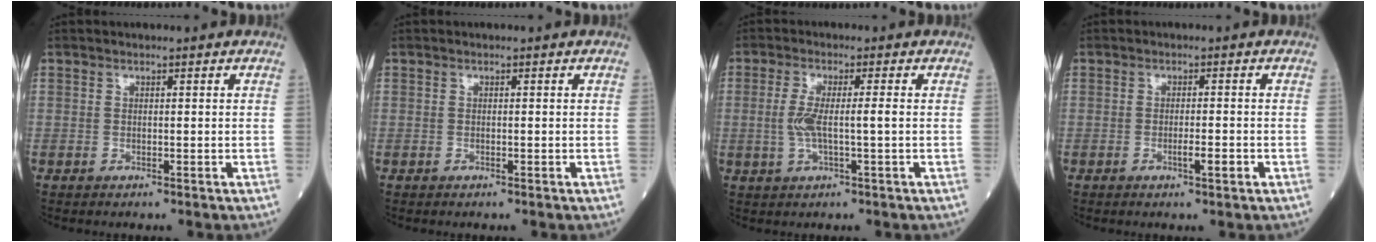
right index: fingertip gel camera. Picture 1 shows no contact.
{"total": 0.0}
{"total": 4.4, "force": [-0.3, 0.3, 4.4], "torque": [-0.096, 0.001, -0.006]}
{"total": 2.0, "force": [-0.9, 0.1, 1.8], "torque": [-0.031, -0.002, -0.015]}